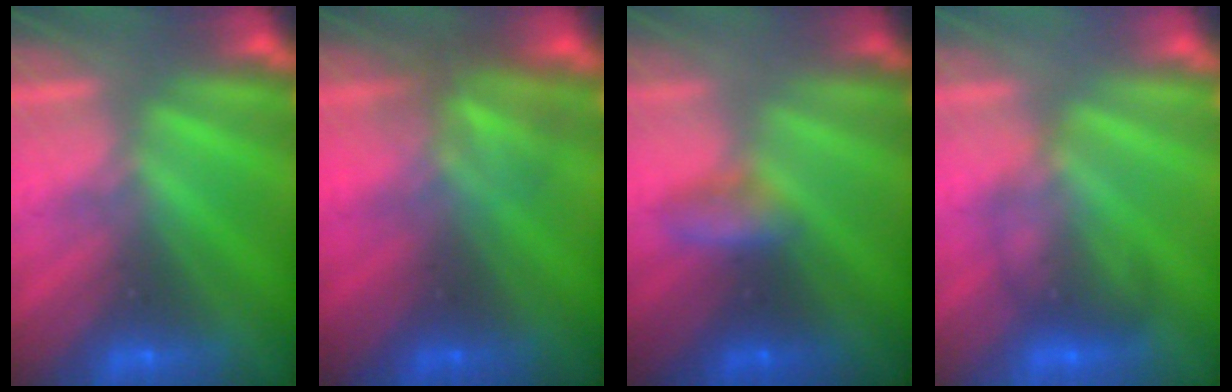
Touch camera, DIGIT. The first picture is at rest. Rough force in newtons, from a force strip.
{"total": 2.9}
{"total": 2.7}
{"total": 1.7}